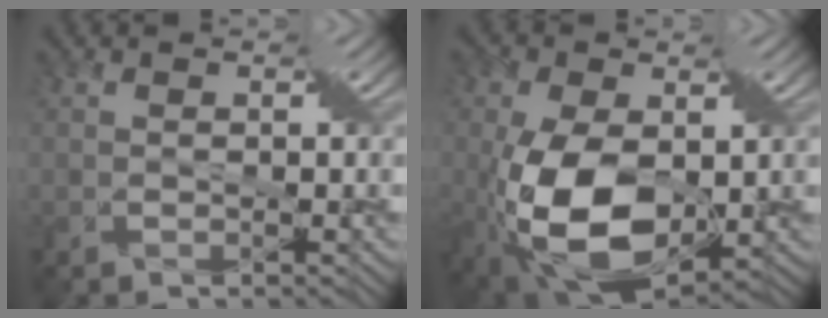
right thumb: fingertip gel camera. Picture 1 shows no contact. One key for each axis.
{"total": 13.4, "fx": -2.2, "fy": 7.6, "fz": 10.9, "tx": -0.228, "ty": -0.027, "tz": -0.034}